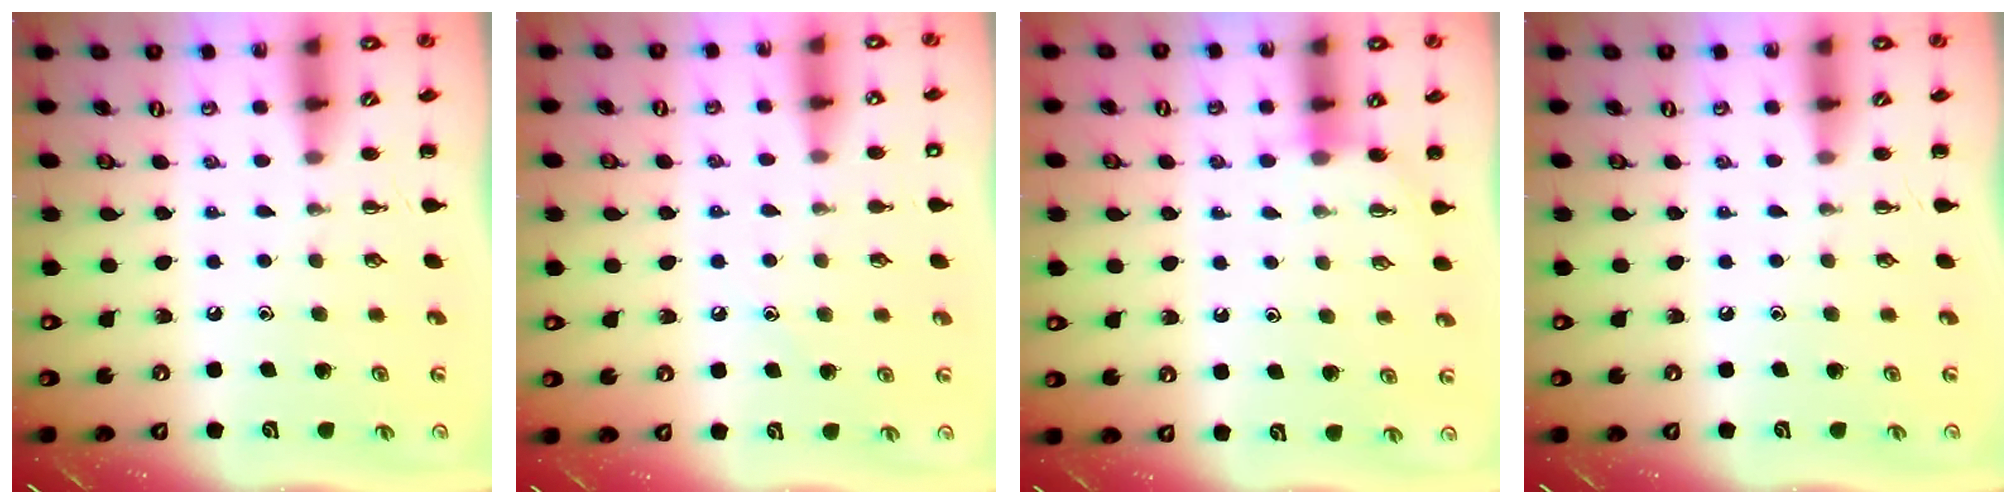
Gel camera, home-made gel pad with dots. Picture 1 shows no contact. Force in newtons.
{"total": 6.4, "press": 6.1, "slide": 1.9}
{"total": 3.4, "press": 3.3, "slide": 1.0}
{"total": 0.0}